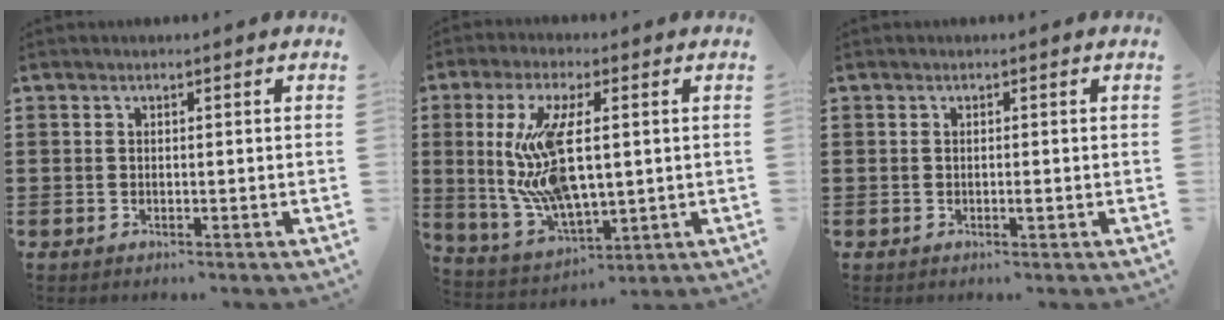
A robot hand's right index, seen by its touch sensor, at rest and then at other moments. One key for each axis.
{"total": 12.7, "fx": 1.6, "fy": 5.0, "fz": 11.6, "tx": -0.255, "ty": -0.012, "tz": 0.026}
{"total": 0.8, "fx": -0.2, "fy": 0.0, "fz": 0.8, "tx": -0.014, "ty": -0.004, "tz": -0.002}